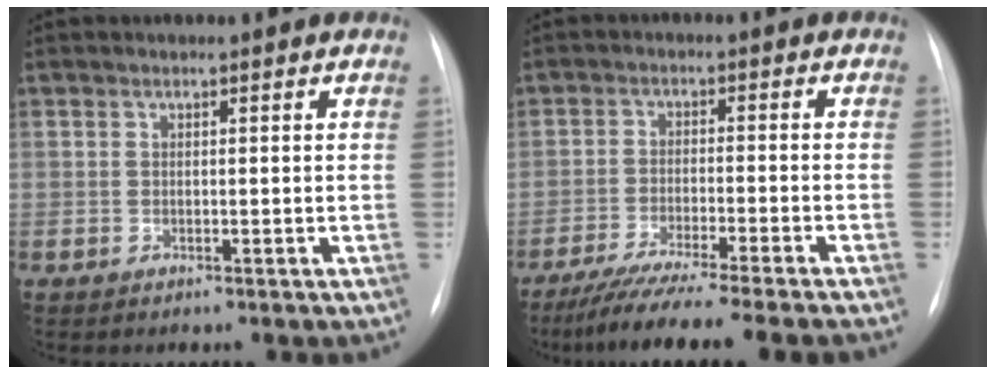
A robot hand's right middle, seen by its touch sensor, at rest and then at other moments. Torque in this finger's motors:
{"motor_torque": [1.08, -1.05, 0.21, 0.06]}